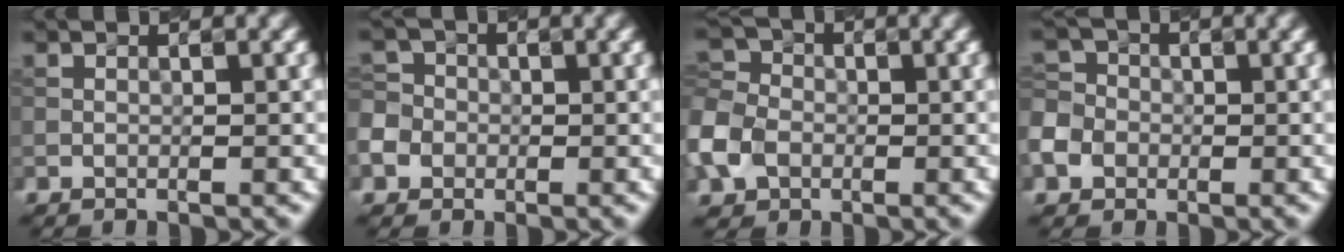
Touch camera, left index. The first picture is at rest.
{"total": 5.1, "force": [-2.0, 4.3, 1.6], "torque": [-0.031, 0.005, -0.057]}
{"total": 6.5, "force": [-2.4, 4.9, 3.6], "torque": [-0.096, -0.005, -0.062]}
{"total": 5.6, "force": [-2.4, 4.6, 2.2], "torque": [-0.042, -0.001, -0.057]}